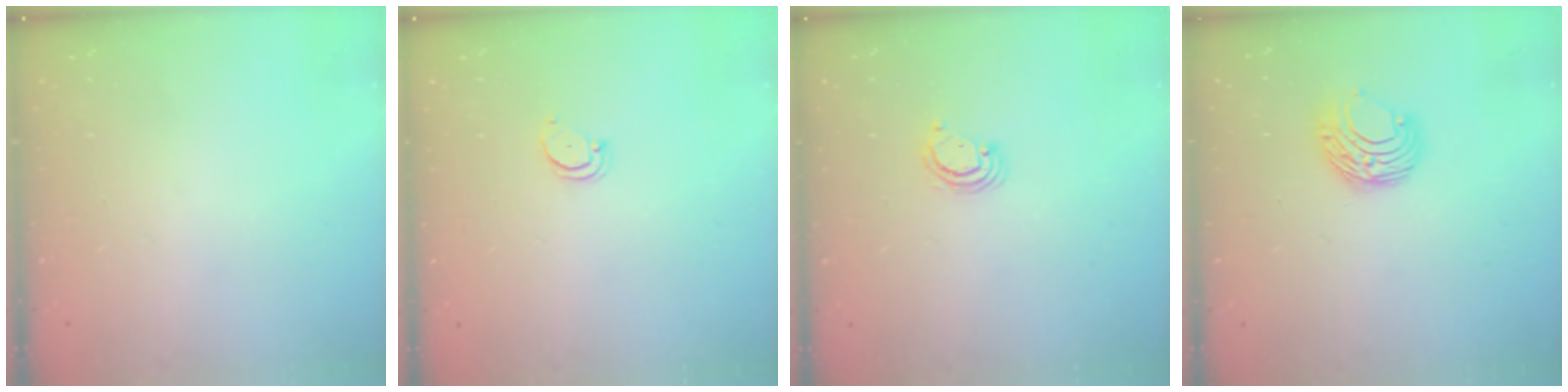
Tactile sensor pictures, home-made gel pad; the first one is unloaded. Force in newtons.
{"total": 2.5, "press": 2.5, "slide": 0.2}
{"total": 3.2, "press": 3.1, "slide": 0.3}
{"total": 8.1, "press": 8.1, "slide": 0.4}